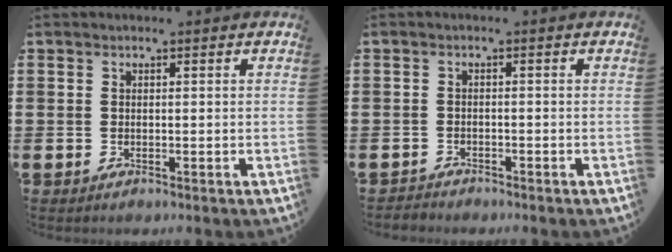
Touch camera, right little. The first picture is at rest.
{"total": 1.0, "force": [-0.9, 0.2, -0.1], "torque": [0.000, 0.002, -0.021]}